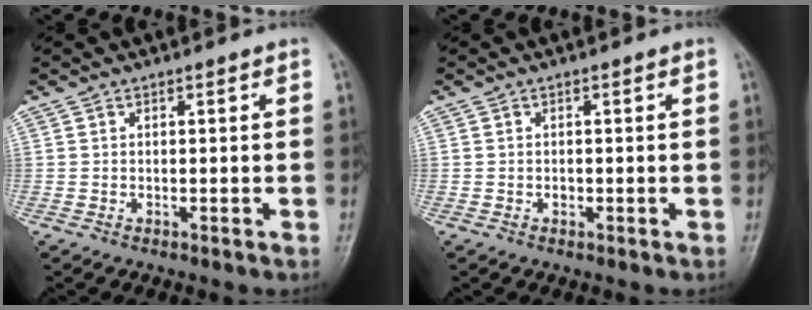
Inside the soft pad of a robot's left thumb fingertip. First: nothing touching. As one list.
[{"total": 0.7, "force": [-0.2, 0.6, 0.4], "torque": [-0.001, 0.003, -0.004]}]